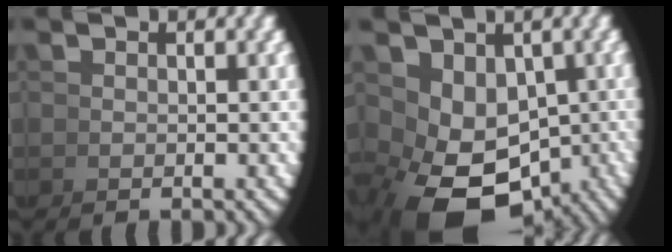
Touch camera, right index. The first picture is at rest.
{"total": 8.6, "force": [-2.9, 5.8, 5.6], "torque": [-0.130, -0.046, -0.017]}